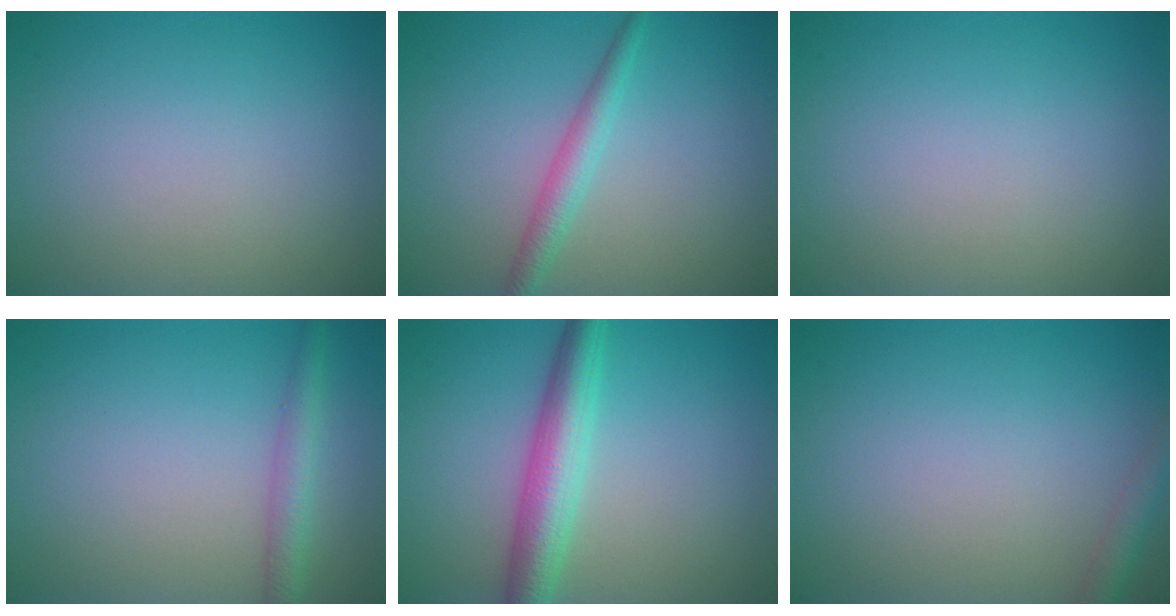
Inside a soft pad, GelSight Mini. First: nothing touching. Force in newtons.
{"total": 2.3, "press": 2.3, "slide": 0.1}
{"total": 0.0}
{"total": 2.4, "press": 2.4, "slide": 0.2}
{"total": 5.0, "press": 5.0, "slide": 0.0}
{"total": 2.0, "press": 2.0, "slide": 0.1}